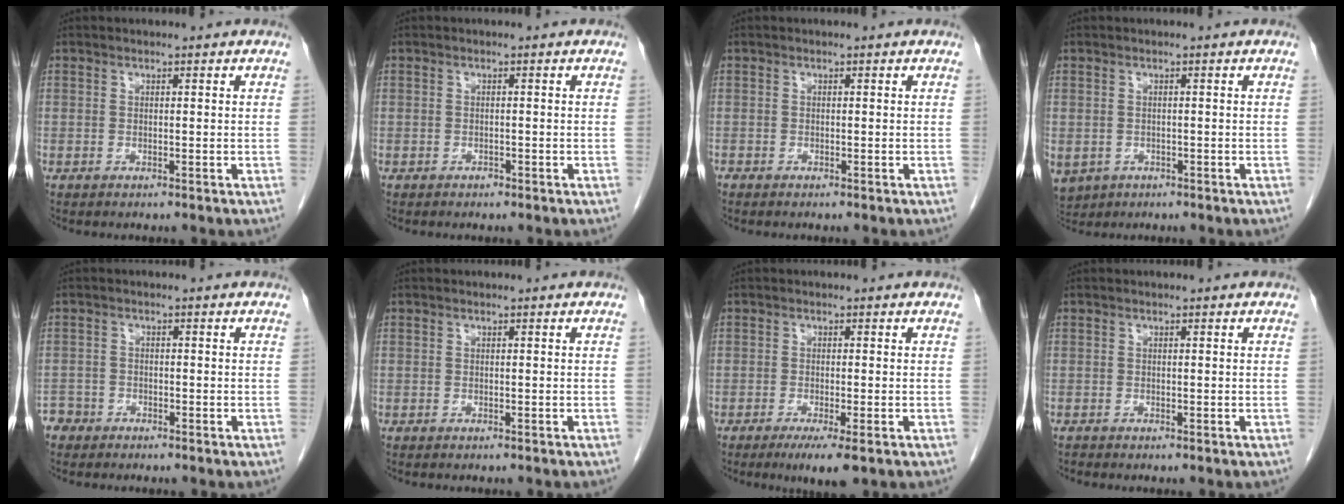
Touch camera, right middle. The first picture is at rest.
{"total": 0.6, "force": [-0.4, 0.3, 0.1], "torque": [-0.005, 0.000, -0.008]}
{"total": 0.0}
{"total": 6.8, "force": [-2.9, 5.6, 2.5], "torque": [-0.069, -0.006, -0.038]}
{"total": 2.2, "force": [-1.8, 1.2, -0.3], "torque": [0.002, 0.006, -0.035]}
{"total": 1.1, "force": [-1.0, 0.3, 0.4], "torque": [-0.007, -0.002, -0.013]}
{"total": 4.5, "force": [-2.6, 0.5, 3.6], "torque": [-0.054, -0.013, -0.039]}
{"total": 0.0}